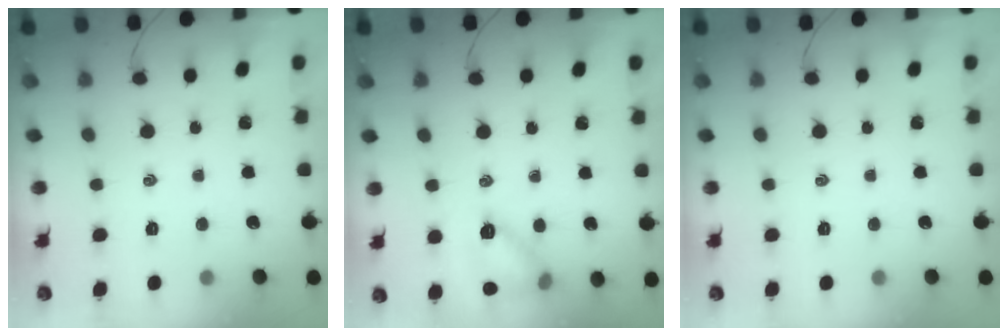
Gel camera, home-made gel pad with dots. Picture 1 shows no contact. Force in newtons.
{"total": 11.7, "press": 11.7, "slide": 0.8}
{"total": 0.0}